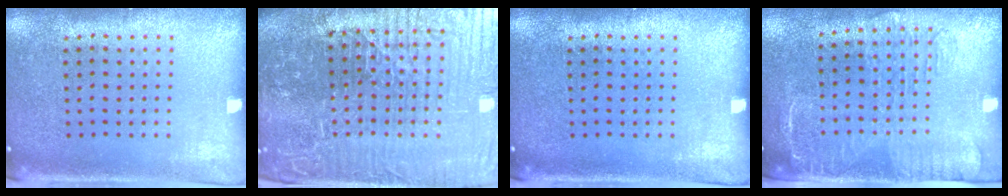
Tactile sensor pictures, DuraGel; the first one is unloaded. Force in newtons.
{"total": 7.8, "press": 6.9, "slide": 3.5}
{"total": 0.0}
{"total": 1.9, "press": 1.6, "slide": 1.0}